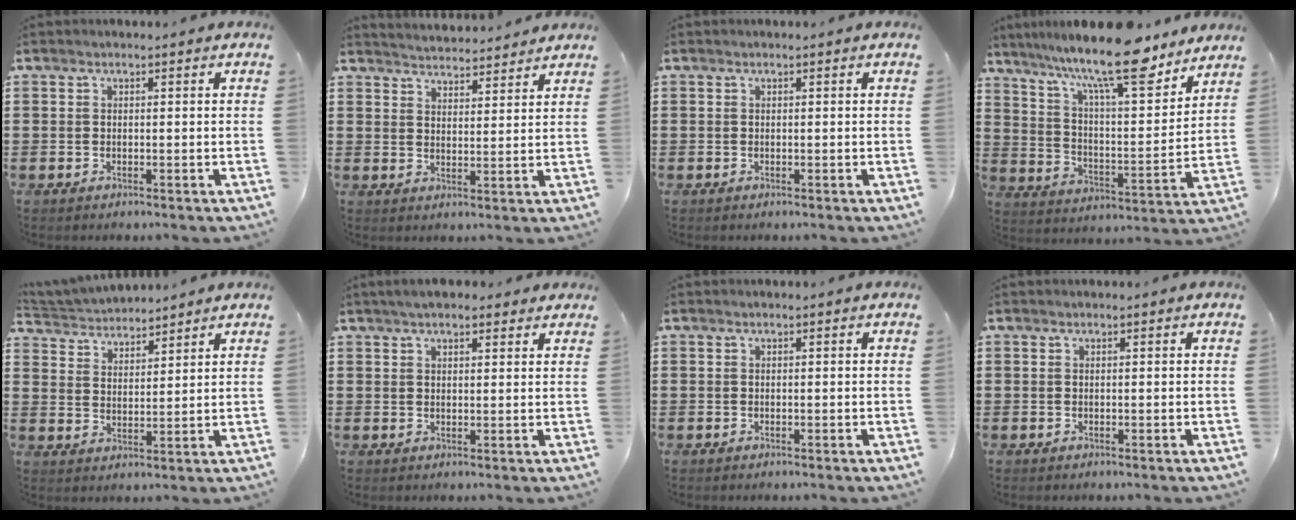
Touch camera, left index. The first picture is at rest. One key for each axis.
{"total": 3.5, "fx": 3.5, "fy": -0.2, "fz": -0.2, "tx": -0.009, "ty": -0.018, "tz": 0.063}
{"total": 0.0}
{"total": 14.4, "fx": 11.1, "fy": 2.5, "fz": 8.7, "tx": -0.168, "ty": -0.056, "tz": 0.185}
{"total": 3.6, "fx": 3.5, "fy": 0.7, "fz": -0.2, "tx": -0.013, "ty": -0.014, "tz": 0.062}
{"total": 3.4, "fx": 2.8, "fy": 1.0, "fz": 1.7, "tx": -0.039, "ty": 0.005, "tz": 0.051}
{"total": 0.0}
{"total": 0.0}